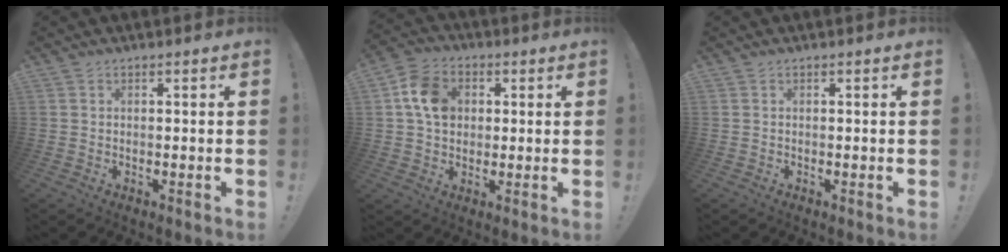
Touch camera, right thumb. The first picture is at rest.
{"total": 11.0, "force": [2.2, 8.8, 6.3], "torque": [-0.089, 0.012, 0.048]}
{"total": 0.0}